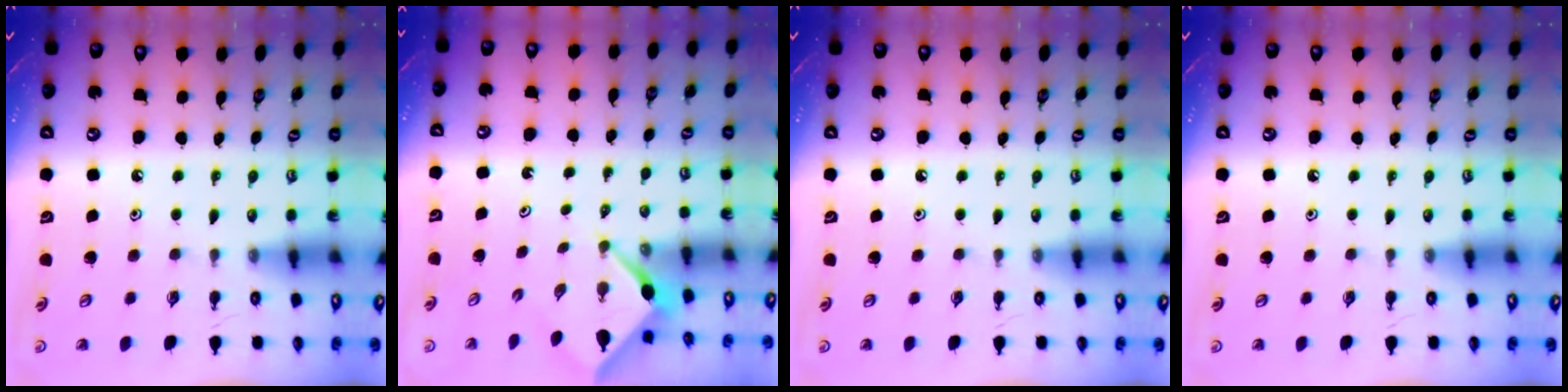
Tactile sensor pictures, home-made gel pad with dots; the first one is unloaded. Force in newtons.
{"total": 2.3, "press": 2.3, "slide": 0.2}
{"total": 0.0}
{"total": 0.0}